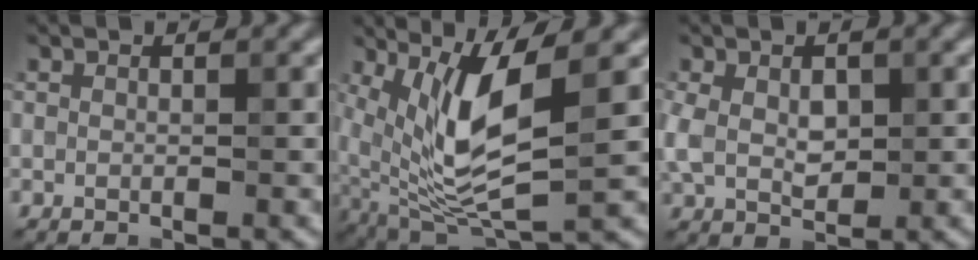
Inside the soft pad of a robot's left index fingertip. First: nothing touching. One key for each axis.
{"total": 7.9, "fx": 2.0, "fy": 2.6, "fz": 7.2, "tx": -0.156, "ty": -0.017, "tz": 0.045}
{"total": 4.0, "fx": 0.3, "fy": 2.6, "fz": 3.0, "tx": -0.066, "ty": -0.002, "tz": 0.009}